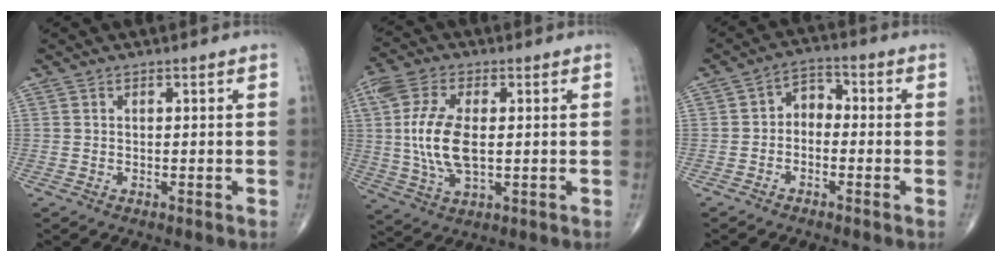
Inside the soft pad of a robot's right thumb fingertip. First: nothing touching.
{"total": 12.3, "force": [0.7, 6.2, 10.6], "torque": [-0.237, -0.002, 0.017]}
{"total": 4.5, "force": [-0.9, 3.2, 2.9], "torque": [-0.030, 0.026, -0.030]}